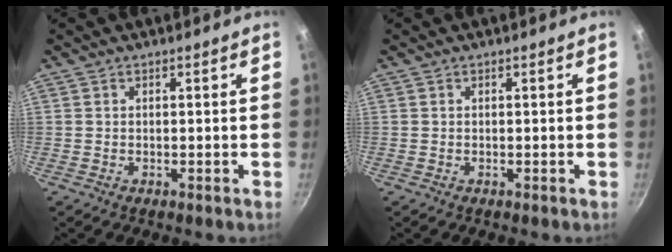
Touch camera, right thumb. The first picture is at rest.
{"total": 0.0}